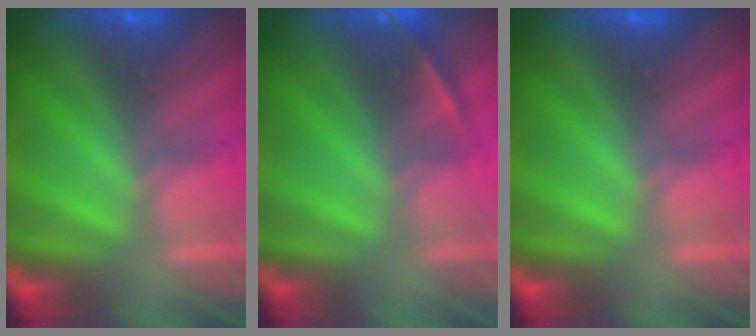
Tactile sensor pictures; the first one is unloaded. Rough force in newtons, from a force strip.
{"total": 1.8}
{"total": 0.0}